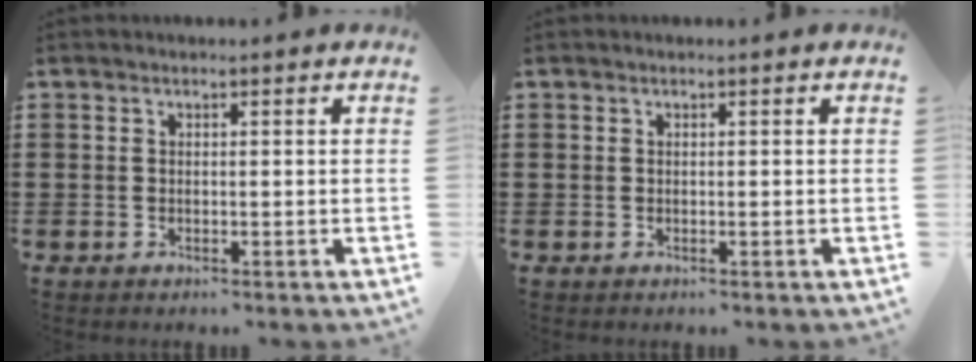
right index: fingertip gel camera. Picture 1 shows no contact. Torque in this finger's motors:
{"motor_torque": [0.32, 0.11, -0.01, 0.01]}